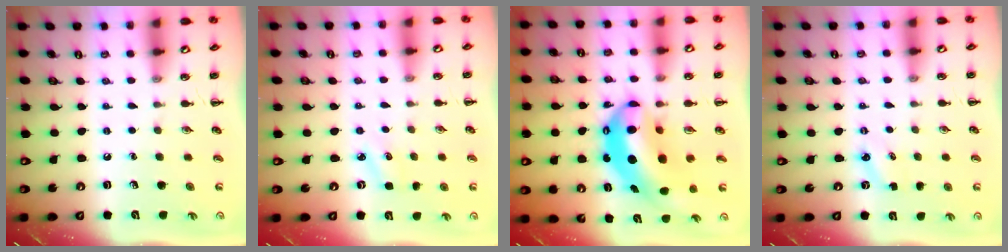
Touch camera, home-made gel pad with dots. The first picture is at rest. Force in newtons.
{"total": 3.7, "press": 3.6, "slide": 0.9}
{"total": 14.1, "press": 13.6, "slide": 3.5}
{"total": 2.9, "press": 2.7, "slide": 0.8}